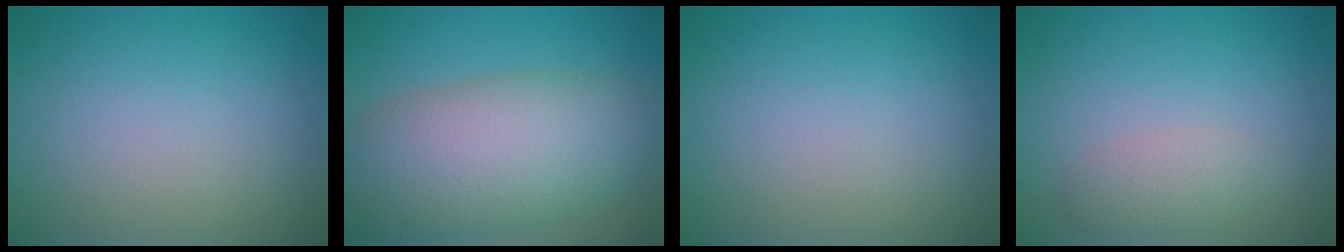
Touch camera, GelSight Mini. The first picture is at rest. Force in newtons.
{"total": 10.0, "press": 10.0, "slide": 0.3}
{"total": 0.0}
{"total": 1.7, "press": 1.7, "slide": 0.1}